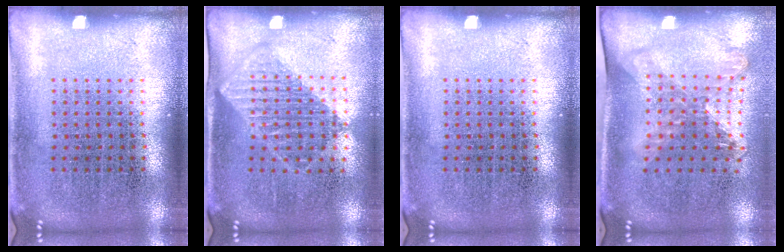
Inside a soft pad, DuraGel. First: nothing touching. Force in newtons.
{"total": 1.2, "press": 1.1, "slide": 0.5}
{"total": 0.0}
{"total": 1.7, "press": 1.3, "slide": 1.1}